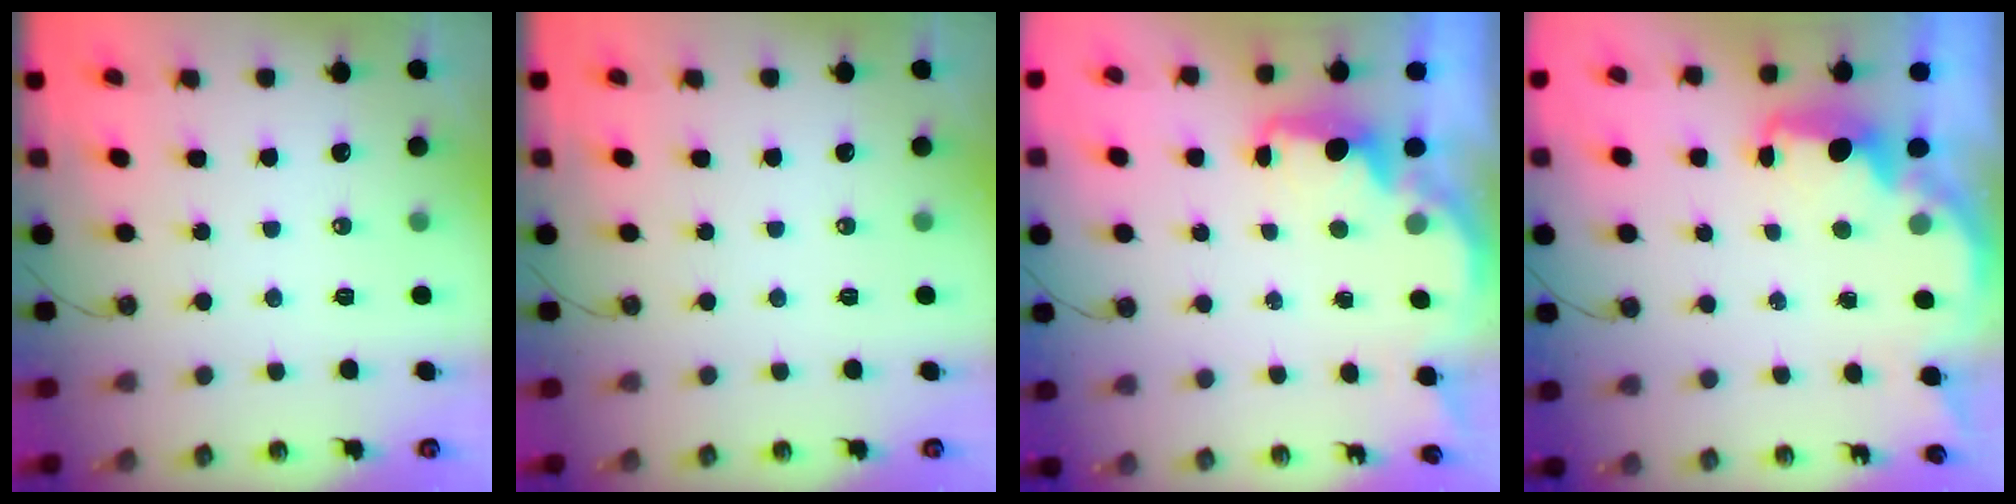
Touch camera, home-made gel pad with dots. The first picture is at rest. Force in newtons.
{"total": 0.0}
{"total": 2.0, "press": 1.9, "slide": 0.6}
{"total": 3.5, "press": 3.5, "slide": 0.6}